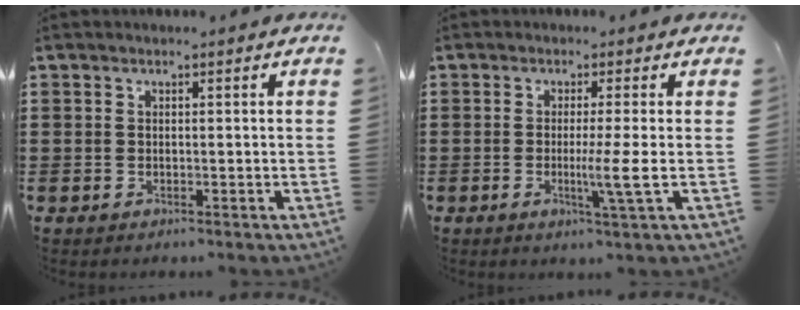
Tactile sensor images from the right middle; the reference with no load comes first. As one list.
[{"total": 4.9, "force": [-0.8, -0.7, 4.7], "torque": [-0.082, -0.015, -0.016]}]